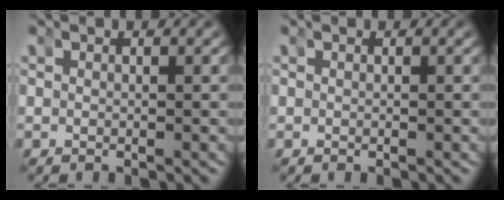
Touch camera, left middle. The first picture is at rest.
{"total": 0.0}